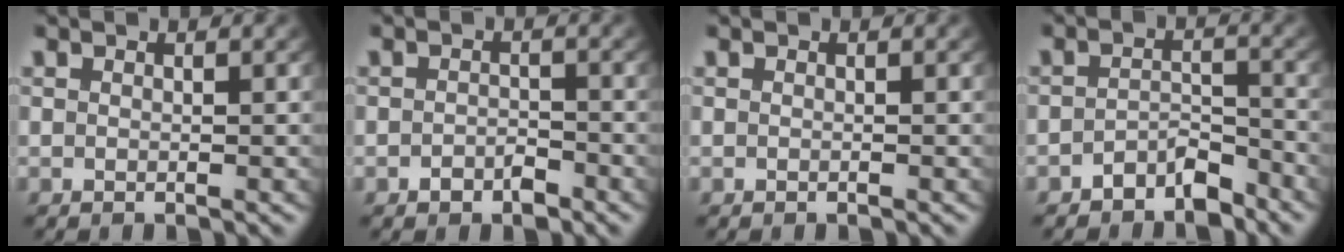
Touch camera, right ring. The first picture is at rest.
{"total": 1.6, "force": [-1.3, 0.7, 0.6], "torque": [-0.008, -0.007, -0.016]}
{"total": 0.0}
{"total": 3.6, "force": [-3.1, 1.4, 1.2], "torque": [-0.007, -0.004, -0.054]}